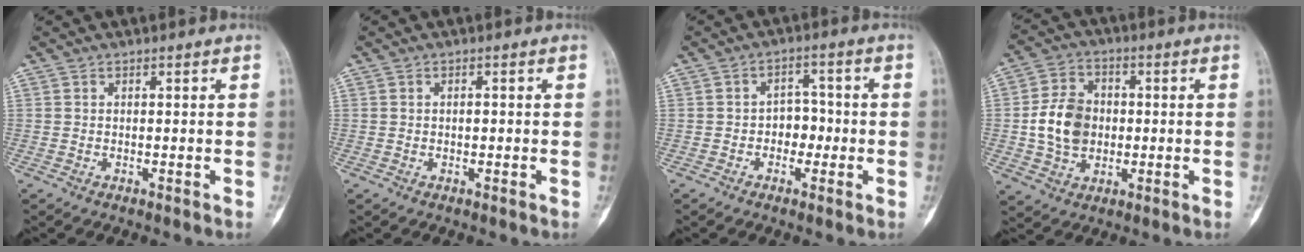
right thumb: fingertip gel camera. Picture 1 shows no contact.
{"total": 0.9, "force": [-0.1, 0.6, 0.6], "torque": [-0.010, 0.001, -0.001]}
{"total": 4.7, "force": [-1.1, 3.6, 2.8], "torque": [-0.011, 0.019, -0.025]}
{"total": 10.6, "force": [-0.4, 8.2, 6.7], "torque": [-0.100, 0.012, -0.009]}